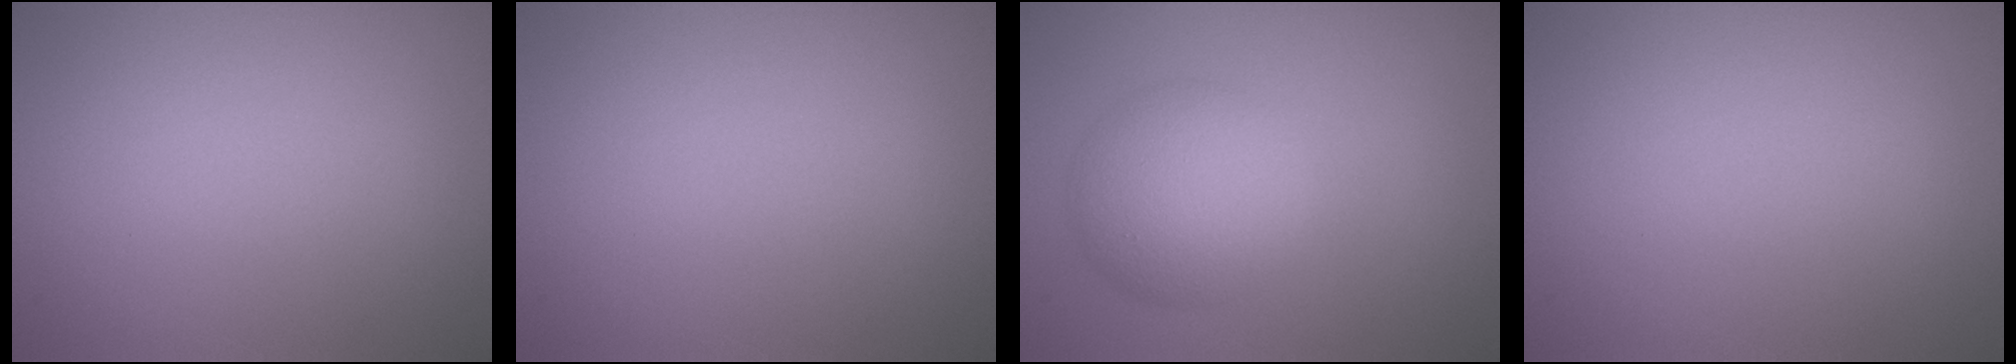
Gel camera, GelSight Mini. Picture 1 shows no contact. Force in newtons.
{"total": 0.0}
{"total": 5.4, "press": 5.4, "slide": 0.0}
{"total": 0.0}